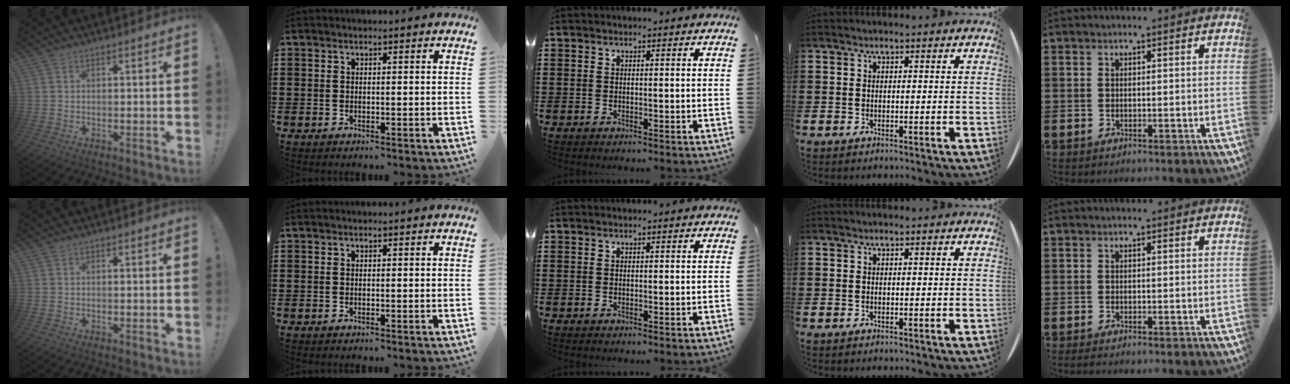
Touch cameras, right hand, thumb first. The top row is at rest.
{}